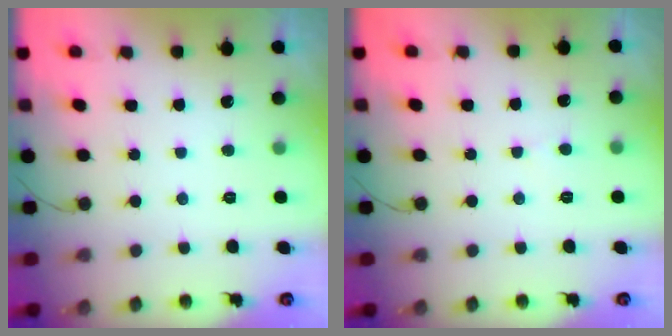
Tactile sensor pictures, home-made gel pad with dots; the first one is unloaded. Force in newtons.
{"total": 2.9, "press": 2.9, "slide": 0.4}